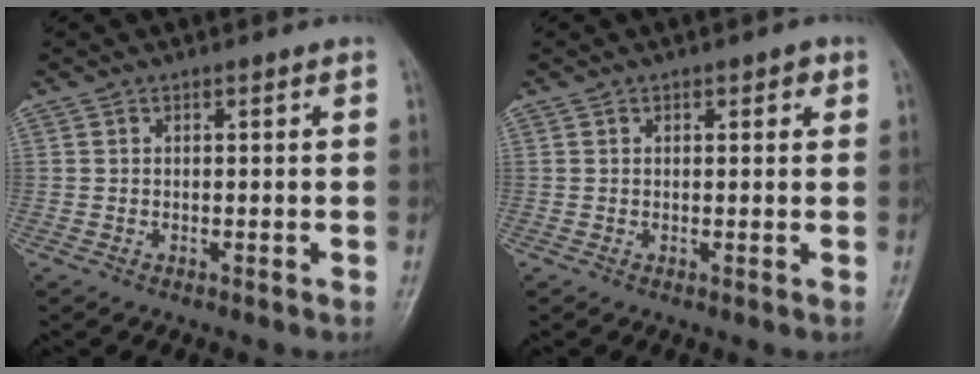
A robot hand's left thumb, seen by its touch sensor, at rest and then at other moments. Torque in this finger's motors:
{"motor_torque": [-0.47, -0.20, -0.02, 0.09, 0.00]}